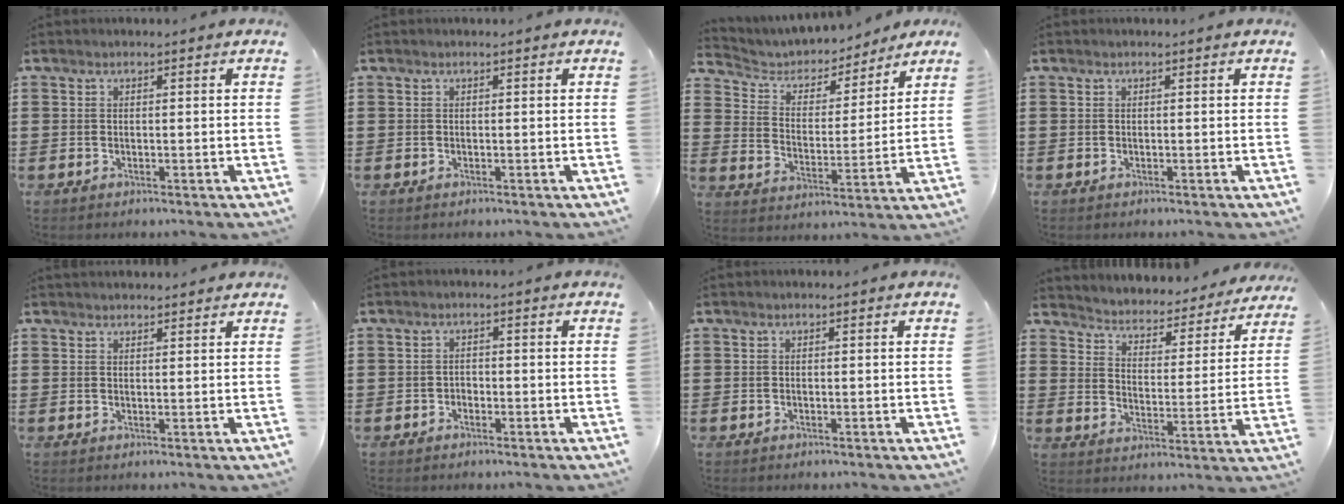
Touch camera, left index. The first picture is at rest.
{"total": 0.0}
{"total": 4.6, "force": [4.2, 1.8, 0.7], "torque": [-0.042, -0.023, 0.066]}
{"total": 0.0}
{"total": 1.3, "force": [1.3, 0.2, 0.1], "torque": [-0.004, 0.001, 0.026]}
{"total": 1.0, "force": [-0.9, 0.4, 0.2], "torque": [-0.009, 0.000, -0.019]}
{"total": 0.0}
{"total": 2.9, "force": [2.9, 0.2, -0.2], "torque": [-0.019, -0.033, 0.039]}